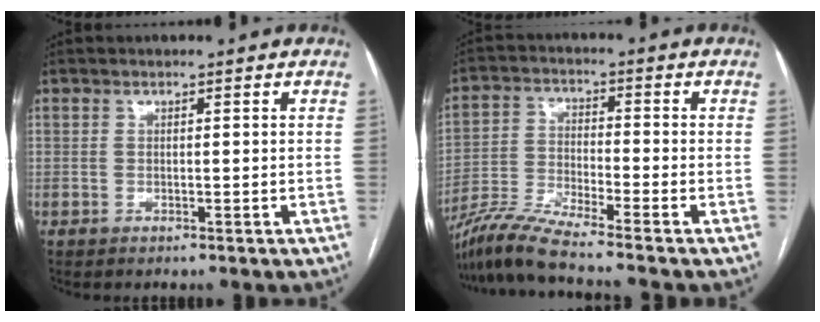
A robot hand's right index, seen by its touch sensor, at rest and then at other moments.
{"total": 8.9, "force": [-7.9, -1.6, 3.8], "torque": [-0.083, -0.023, -0.154]}